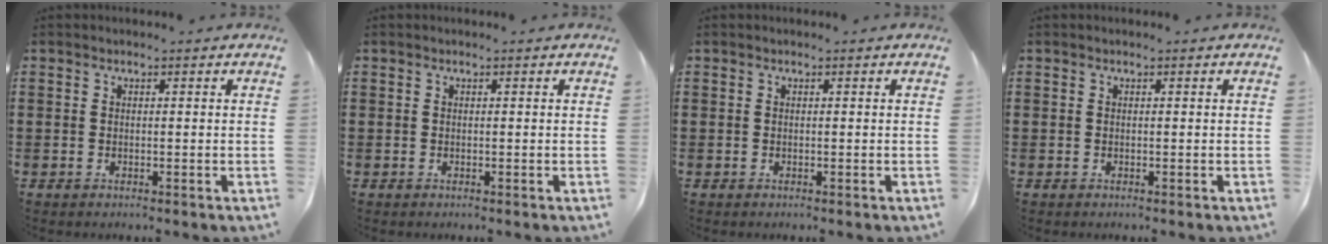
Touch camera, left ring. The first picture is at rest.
{"total": 0.0}
{"total": 0.0}
{"total": 0.0}